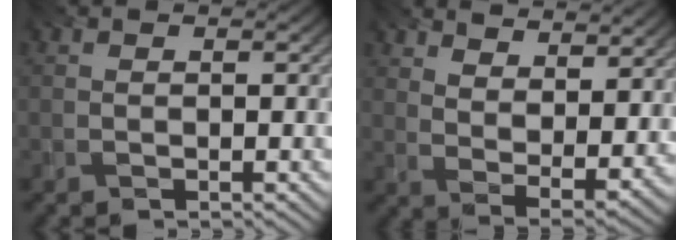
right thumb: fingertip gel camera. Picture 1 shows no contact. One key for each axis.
{"total": 10.6, "fx": 7.6, "fy": 3.9, "fz": 6.3, "tx": -0.118, "ty": -0.012, "tz": 0.115}